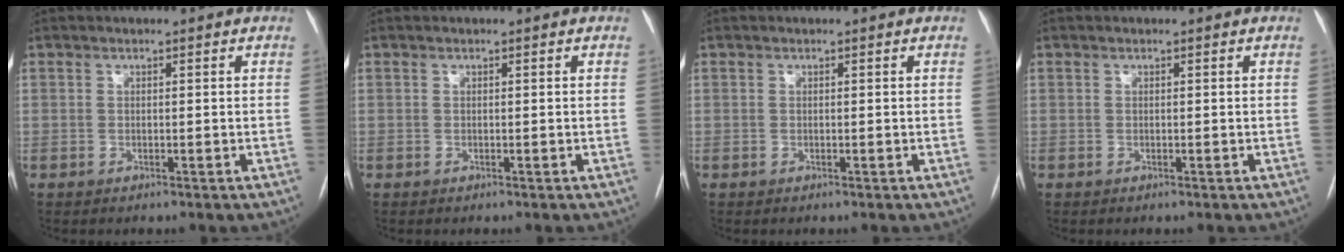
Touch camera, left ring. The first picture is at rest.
{"total": 0.0}
{"total": 0.0}
{"total": 0.0}